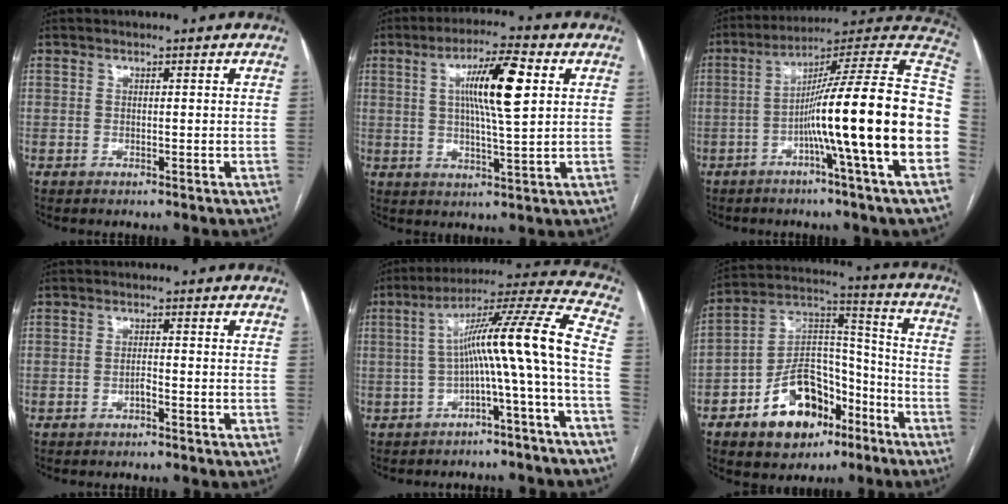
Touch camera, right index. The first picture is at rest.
{"total": 10.5, "force": [2.7, 0.9, 10.1], "torque": [-0.177, 0.007, 0.045]}
{"total": 22.7, "force": [-4.3, -1.7, 22.2], "torque": [-0.266, 0.018, -0.088]}
{"total": 1.2, "force": [-0.7, 0.2, 0.9], "torque": [-0.016, 0.002, -0.013]}
{"total": 13.2, "force": [-2.4, -1.7, 12.9], "torque": [-0.192, 0.035, -0.041]}
{"total": 15.8, "force": [-8.4, 9.2, 9.7], "torque": [-0.167, 0.032, -0.132]}